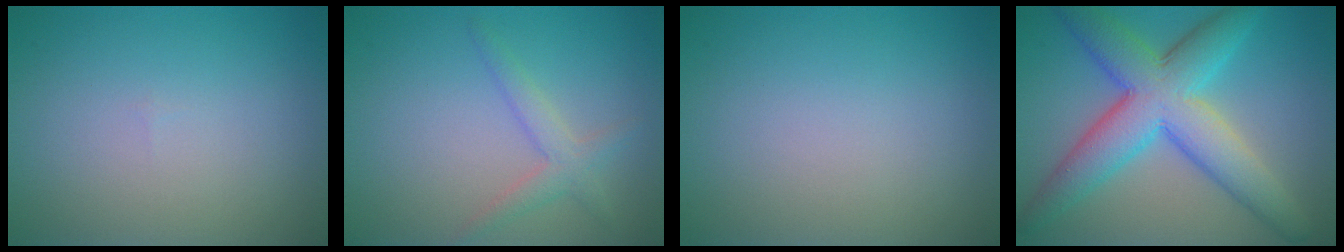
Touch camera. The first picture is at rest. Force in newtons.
{"total": 2.2, "press": 2.2, "slide": 0.1}
{"total": 0.0}
{"total": 8.8, "press": 8.8, "slide": 0.1}